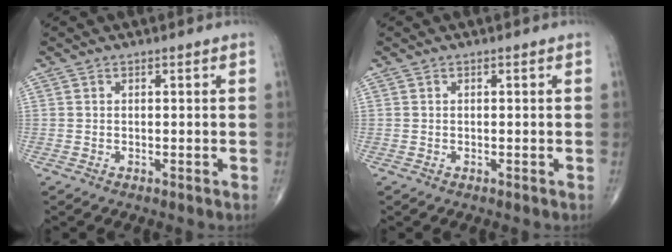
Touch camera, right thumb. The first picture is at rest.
{"total": 0.0}